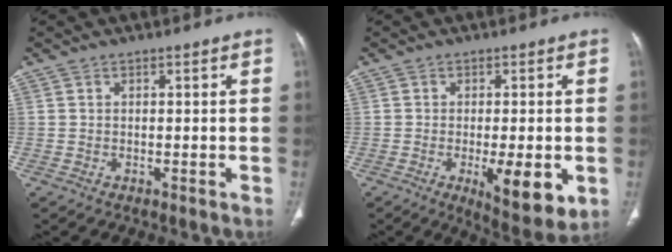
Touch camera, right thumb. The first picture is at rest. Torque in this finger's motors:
{"motor_torque": [1.34, 1.53, -0.11, 0.00, 0.32]}